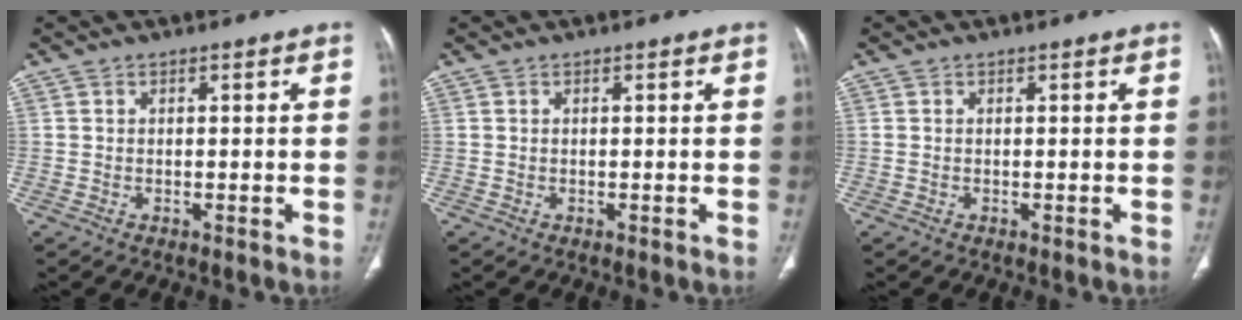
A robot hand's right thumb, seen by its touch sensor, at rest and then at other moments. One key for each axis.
{"total": 0.0}
{"total": 0.0}